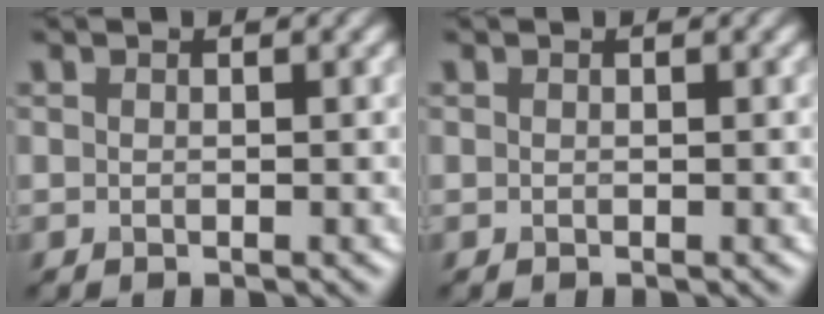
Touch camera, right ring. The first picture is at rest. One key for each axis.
{"total": 0.0}